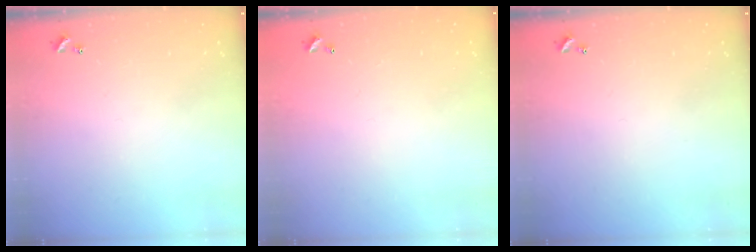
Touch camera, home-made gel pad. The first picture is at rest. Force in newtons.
{"total": 2.8, "press": 2.8, "slide": 0.1}
{"total": 0.0}